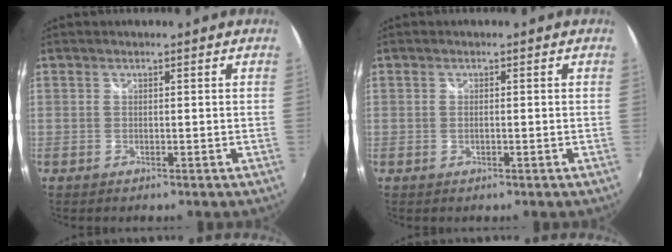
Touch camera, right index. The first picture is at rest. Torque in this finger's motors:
{"motor_torque": [-0.17, 0.07, -0.04, -0.01]}